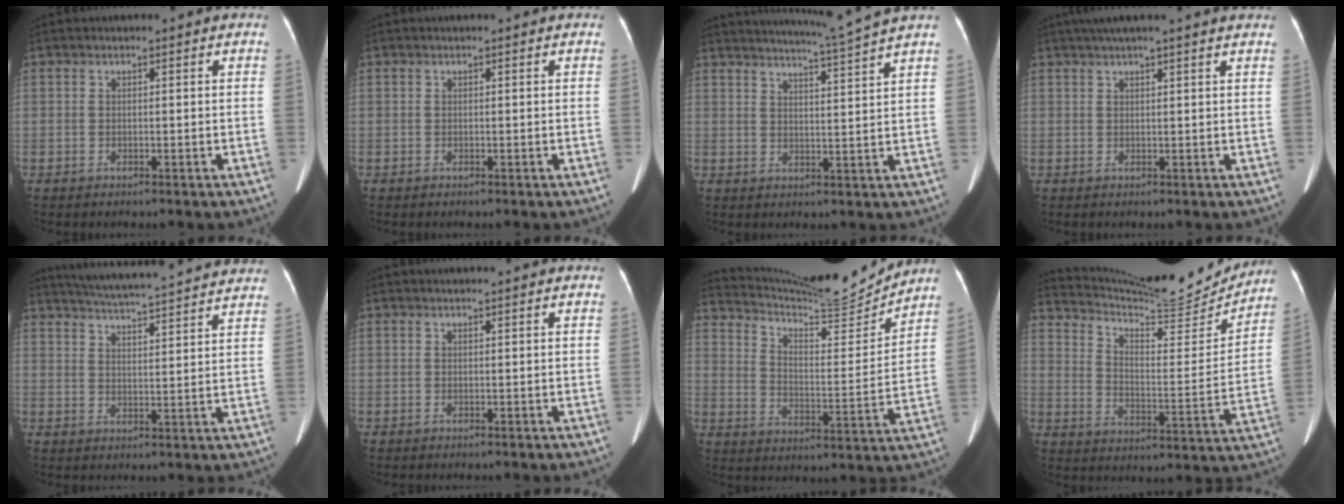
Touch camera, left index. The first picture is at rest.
{"total": 0.0}
{"total": 8.7, "force": [7.8, -2.7, 2.7], "torque": [-0.050, -0.028, 0.112]}
{"total": 8.3, "force": [6.9, -0.6, 4.5], "torque": [-0.069, 0.035, 0.085]}
{"total": 22.1, "force": [20.4, 1.5, 8.3], "torque": [-0.139, 0.005, 0.265]}
{"total": 1.5, "force": [1.4, -0.1, 0.6], "torque": [-0.010, 0.013, 0.021]}
{"total": 17.0, "force": [16.4, 0.3, 4.5], "torque": [-0.093, -0.035, 0.246]}
{"total": 20.3, "force": [19.4, 1.7, 5.9], "torque": [-0.106, -0.043, 0.275]}